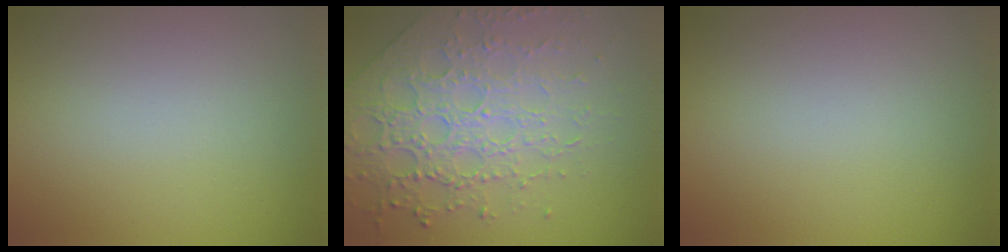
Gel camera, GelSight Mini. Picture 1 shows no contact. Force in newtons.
{"total": 7.4, "press": 5.4, "slide": 5.1}
{"total": 0.0}